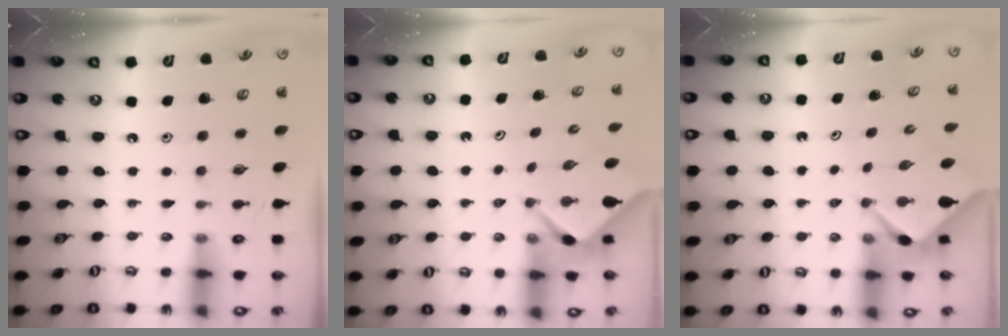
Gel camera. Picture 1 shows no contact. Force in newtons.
{"total": 2.3, "press": 2.3, "slide": 0.1}
{"total": 2.4, "press": 2.4, "slide": 0.3}